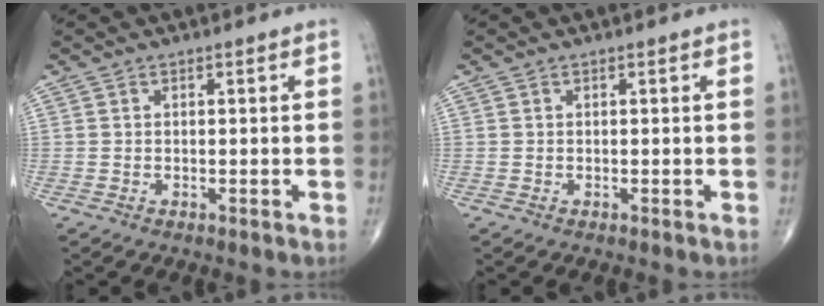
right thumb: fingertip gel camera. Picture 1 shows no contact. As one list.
[{"total": 0.0}]